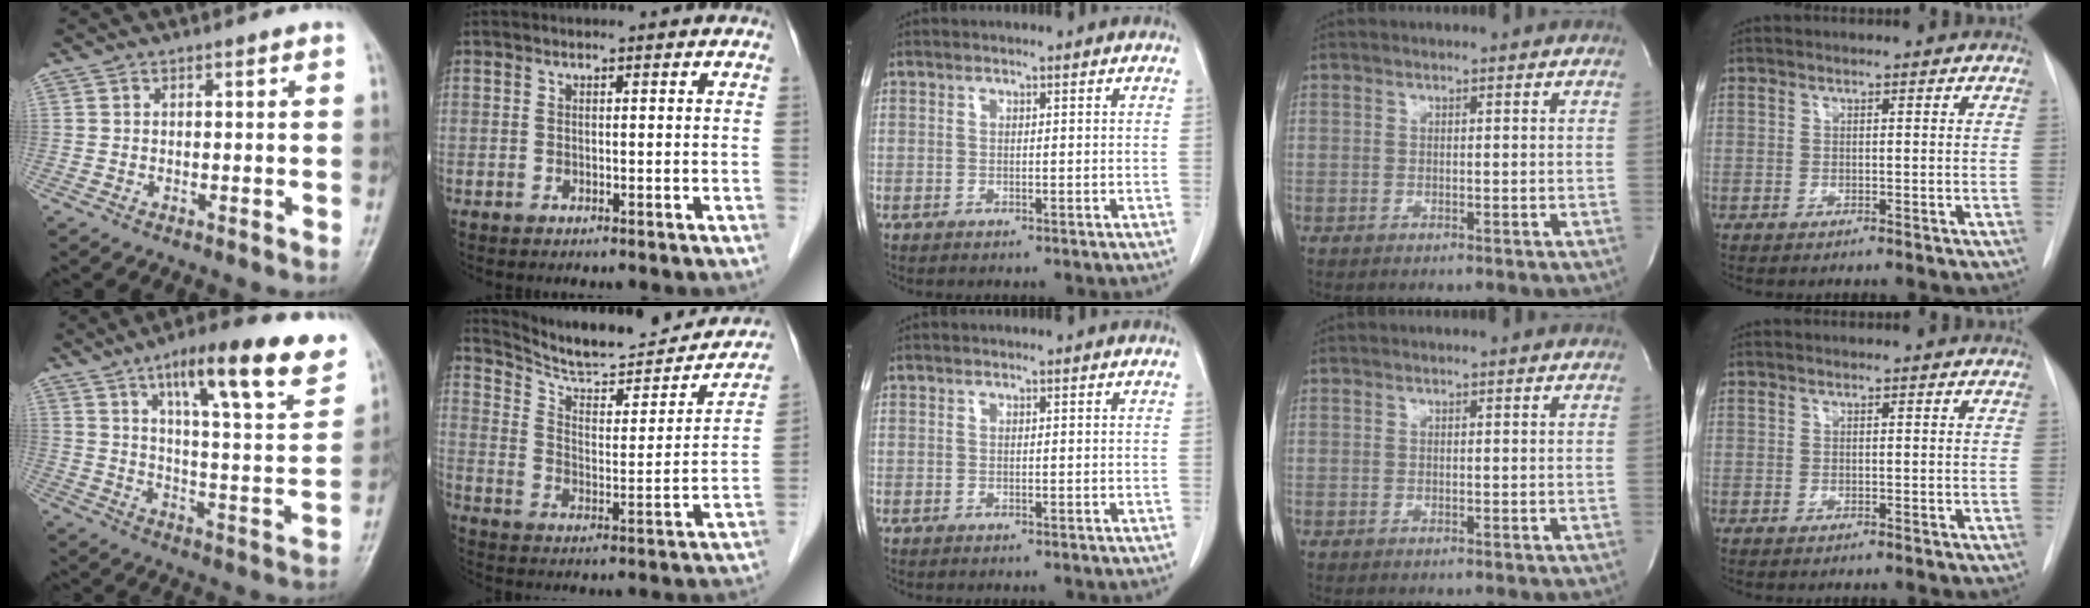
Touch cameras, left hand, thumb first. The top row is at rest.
{"thumb": {"total": 20.5, "force": [12.0, 4.7, 15.9], "torque": [-0.198, -0.043, 0.181]}, "index": {"total": 20.7, "force": [19.2, 3.7, 6.7], "torque": [-0.091, -0.033, 0.265]}}